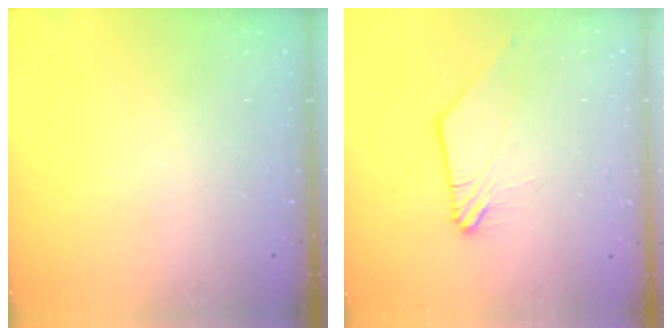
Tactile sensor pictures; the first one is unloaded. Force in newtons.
{"total": 1.0, "press": 1.0, "slide": 0.2}